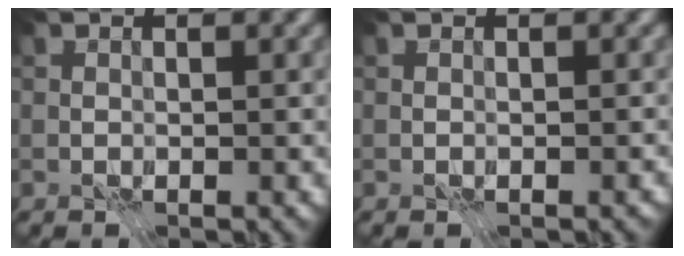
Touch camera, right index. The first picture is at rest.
{"total": 0.0}